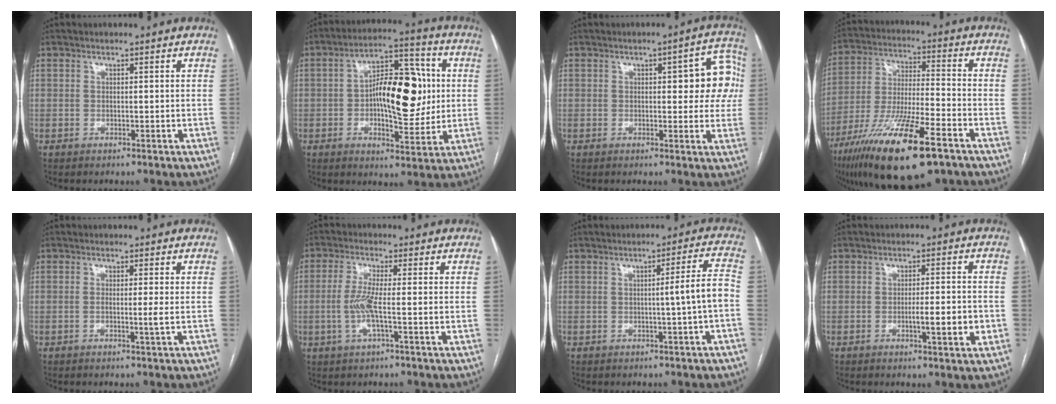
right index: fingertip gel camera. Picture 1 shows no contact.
{"total": 14.4, "force": [0.7, 5.5, 13.3], "torque": [-0.208, 0.026, 0.015]}
{"total": 8.4, "force": [1.5, 3.1, 7.6], "torque": [-0.072, 0.028, 0.013]}
{"total": 20.0, "force": [-12.0, 3.2, 15.7], "torque": [-0.290, -0.042, -0.209]}
{"total": 1.7, "force": [-0.4, -0.6, 1.5], "torque": [-0.027, -0.003, -0.008]}
{"total": 5.2, "force": [-1.0, 0.1, 5.1], "torque": [-0.114, -0.005, -0.022]}
{"total": 5.1, "force": [-1.1, -0.9, 4.9], "torque": [-0.064, 0.009, -0.016]}
{"total": 5.3, "force": [-1.5, 0.4, 5.1], "torque": [-0.078, -0.003, -0.018]}